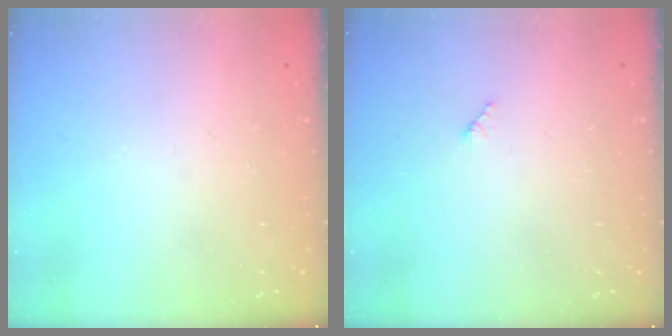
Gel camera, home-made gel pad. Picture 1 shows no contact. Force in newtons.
{"total": 2.5, "press": 2.5, "slide": 0.3}